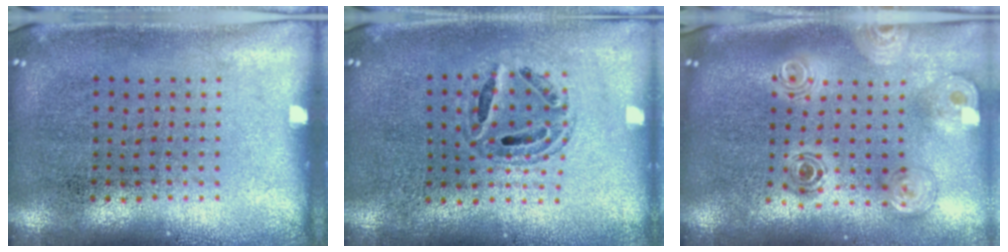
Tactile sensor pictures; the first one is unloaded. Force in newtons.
{"total": 0.8, "press": 0.7, "slide": 0.2}
{"total": 1.5, "press": 1.3, "slide": 0.7}